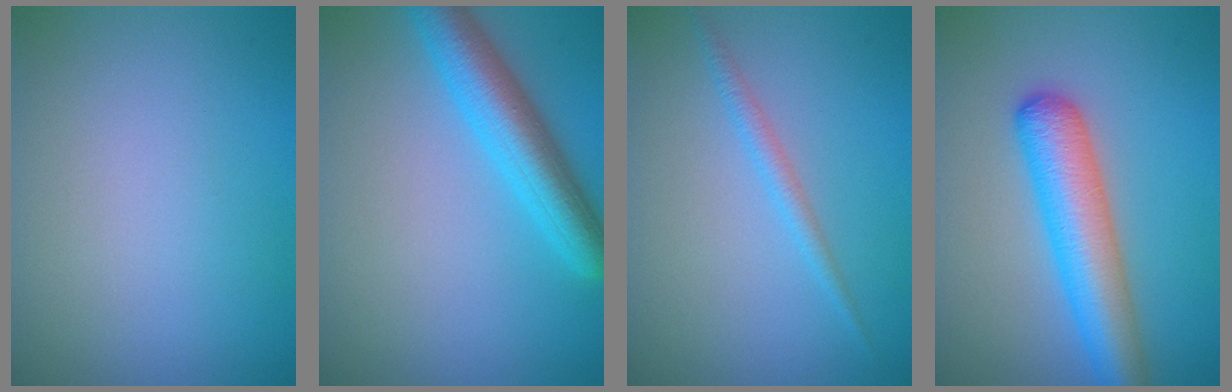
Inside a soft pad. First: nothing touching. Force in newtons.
{"total": 5.6, "press": 5.6, "slide": 0.3}
{"total": 1.5, "press": 1.5, "slide": 0.1}
{"total": 6.3, "press": 6.3, "slide": 0.2}